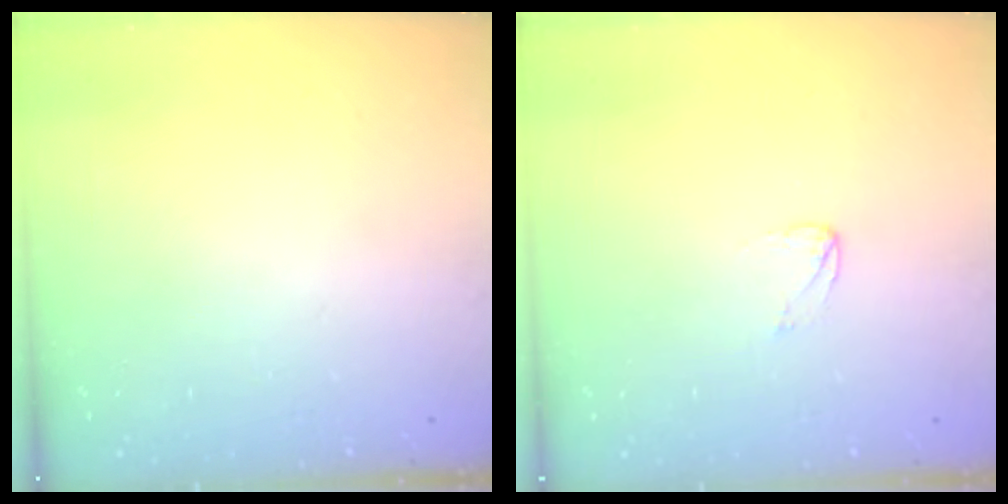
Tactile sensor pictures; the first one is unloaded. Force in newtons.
{"total": 2.7, "press": 2.7, "slide": 0.2}